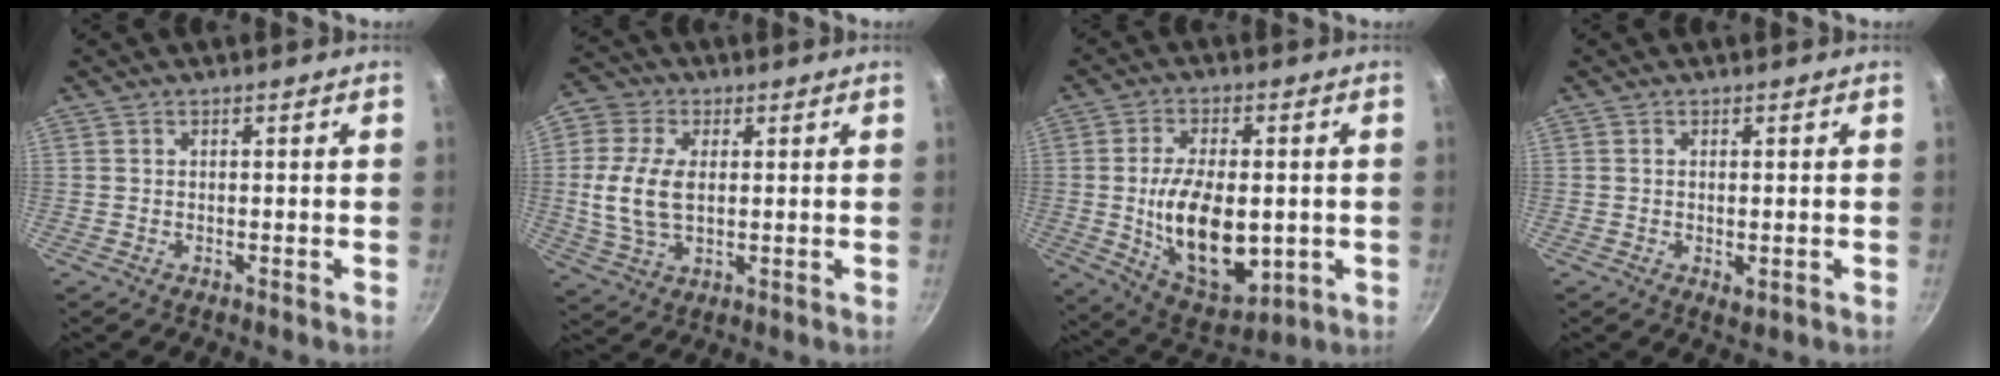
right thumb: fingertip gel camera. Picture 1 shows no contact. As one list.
[{"total": 11.2, "force": [1.0, 7.4, 8.4], "torque": [-0.152, -0.001, 0.013]}, {"total": 16.7, "force": [-1.3, 9.2, 13.8], "torque": [-0.216, -0.012, -0.004]}, {"total": 1.4, "force": [0.0, 0.6, 1.2], "torque": [-0.023, -0.008, 0.002]}]